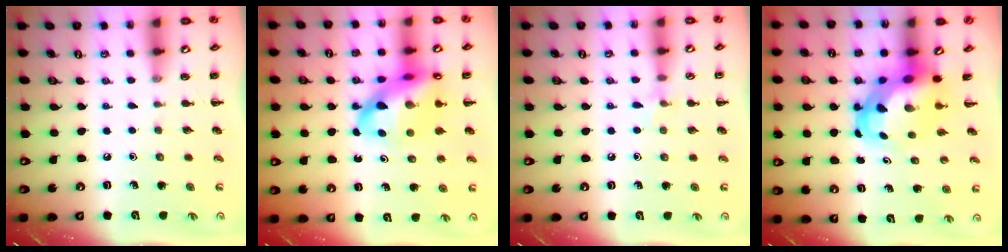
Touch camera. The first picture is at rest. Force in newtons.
{"total": 17.9, "press": 17.3, "slide": 4.5}
{"total": 5.1, "press": 4.8, "slide": 1.8}
{"total": 6.2, "press": 6.0, "slide": 1.7}